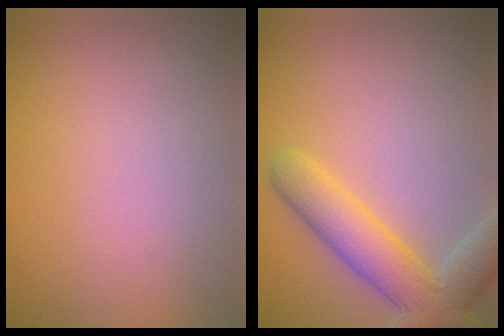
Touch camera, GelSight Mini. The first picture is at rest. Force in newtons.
{"total": 5.6, "press": 5.6, "slide": 0.4}